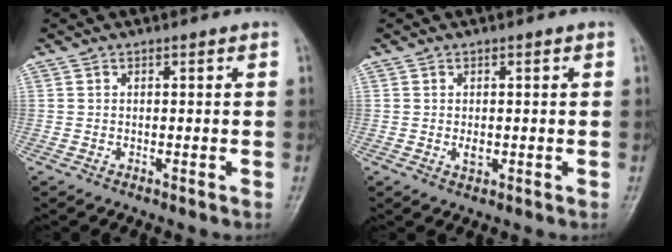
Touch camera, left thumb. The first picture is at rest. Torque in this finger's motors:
{"motor_torque": [-0.01, 0.65, 0.42, -0.18, 0.00]}